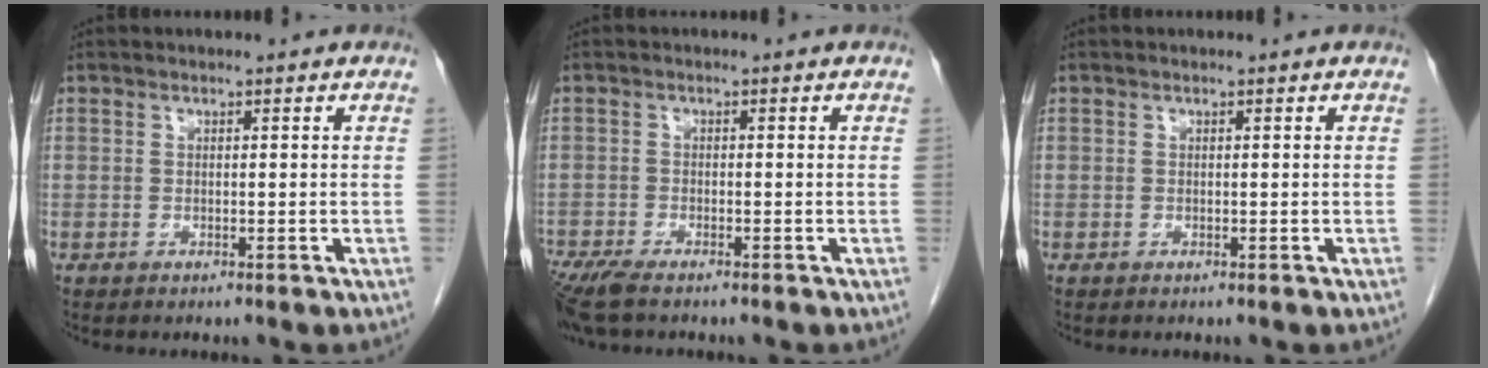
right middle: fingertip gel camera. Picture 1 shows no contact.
{"total": 5.5, "force": [-4.4, 0.9, 3.1], "torque": [-0.064, -0.016, -0.080]}
{"total": 0.0}